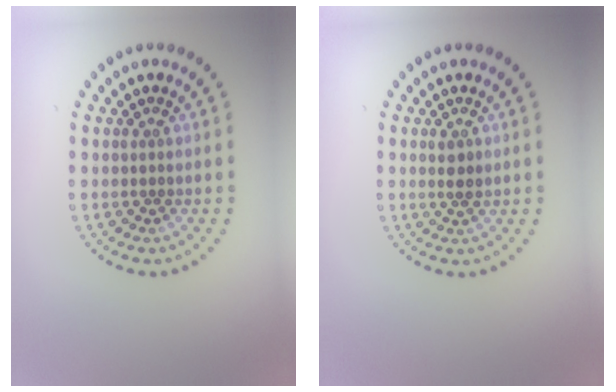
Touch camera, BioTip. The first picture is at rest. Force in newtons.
{"total": 1.3, "press": 1.2, "slide": 0.4}